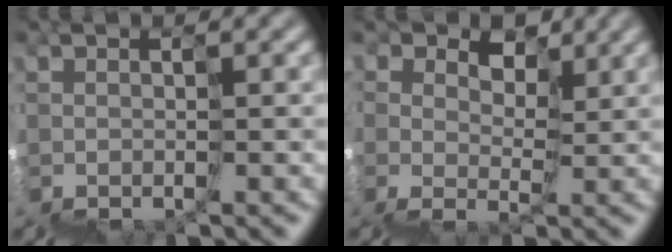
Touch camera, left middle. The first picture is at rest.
{"total": 4.7, "force": [3.1, 3.3, 1.2], "torque": [-0.006, 0.017, 0.065]}